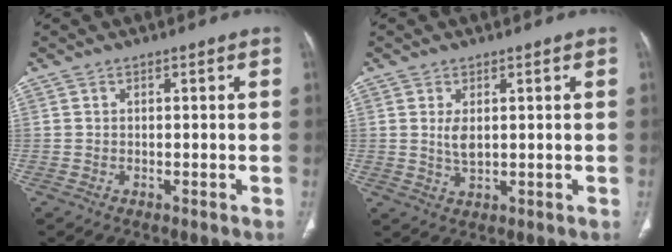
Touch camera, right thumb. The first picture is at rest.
{"total": 3.1, "force": [0.7, 1.5, 2.7], "torque": [-0.051, -0.009, 0.019]}